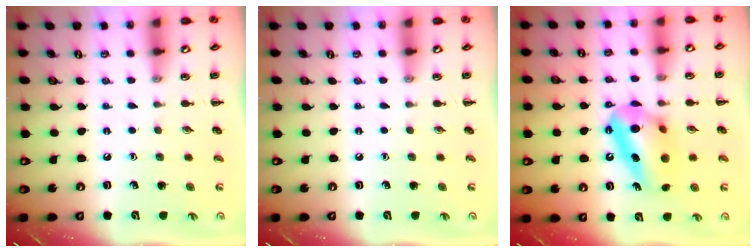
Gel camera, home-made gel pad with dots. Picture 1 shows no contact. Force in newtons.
{"total": 0.0}
{"total": 12.1, "press": 12.0, "slide": 1.6}